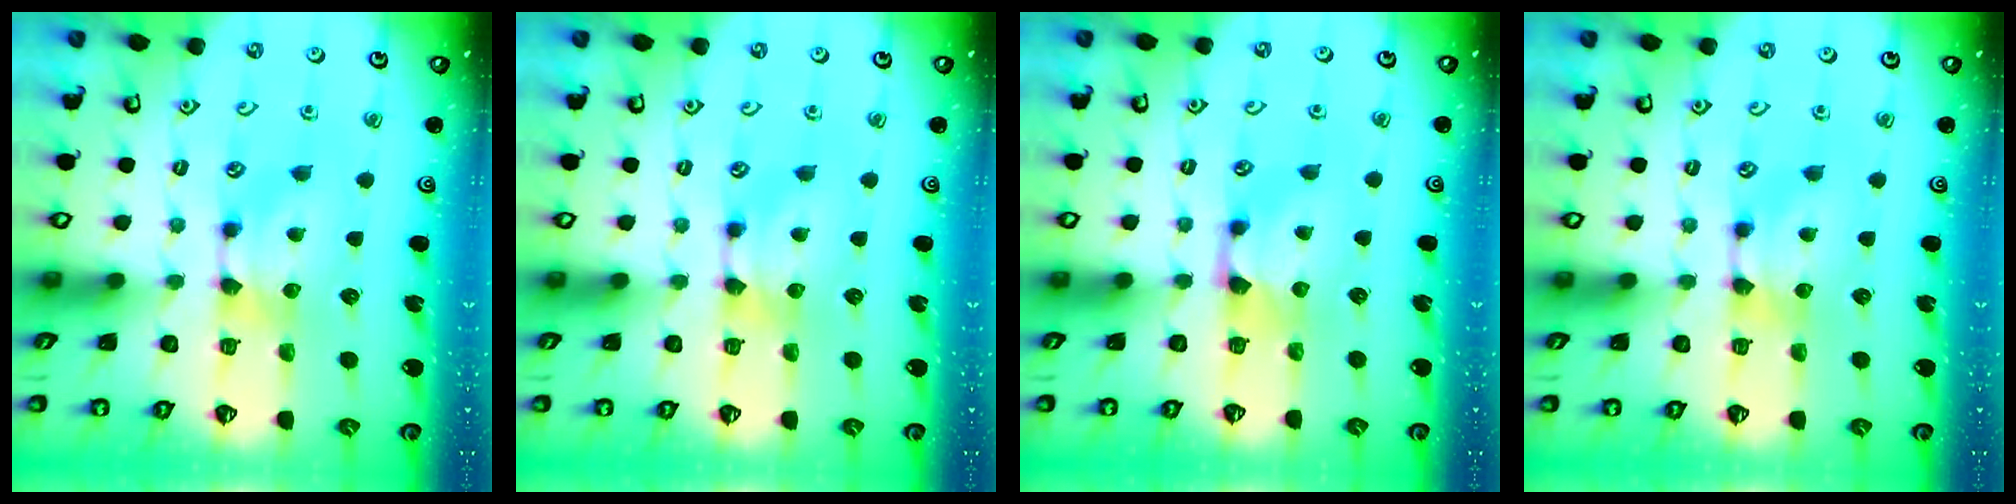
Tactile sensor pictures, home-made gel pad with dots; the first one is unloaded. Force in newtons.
{"total": 0.0}
{"total": 0.6, "press": 0.1, "slide": 0.6}
{"total": 0.0}